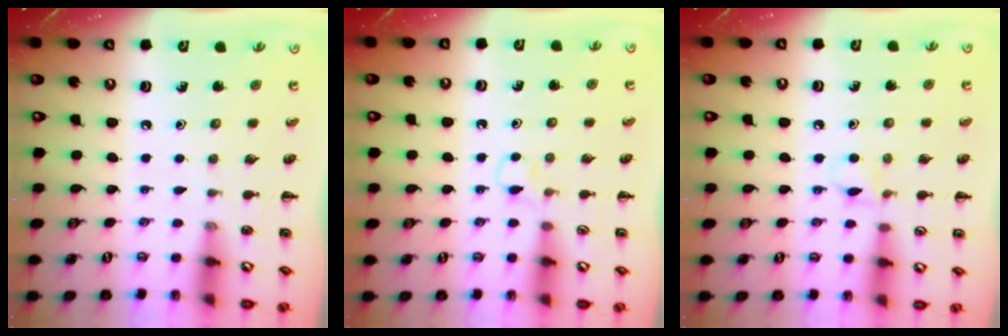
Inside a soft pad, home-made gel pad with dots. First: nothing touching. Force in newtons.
{"total": 2.8, "press": 2.6, "slide": 1.2}
{"total": 4.5, "press": 4.3, "slide": 1.5}